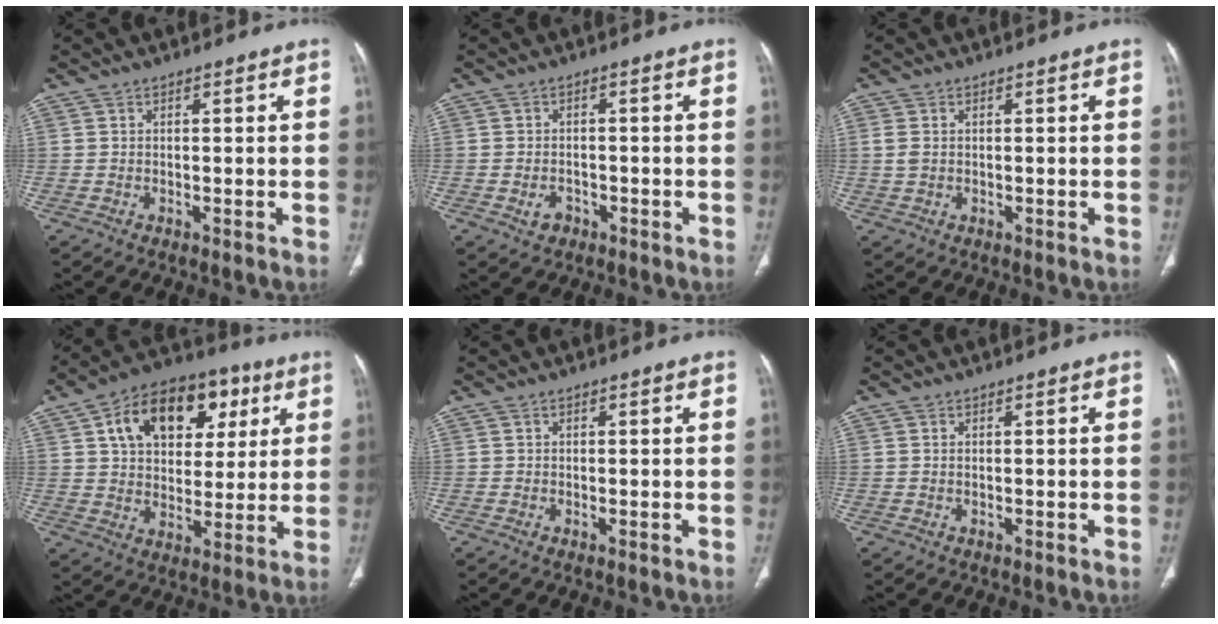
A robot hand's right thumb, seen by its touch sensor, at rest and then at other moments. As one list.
[{"total": 2.6, "force": [-1.3, 1.9, 1.2], "torque": [-0.018, 0.010, -0.016]}, {"total": 2.1, "force": [0.3, 1.4, 1.5], "torque": [-0.047, 0.006, 0.009]}, {"total": 18.4, "force": [7.0, 12.1, 12.1], "torque": [-0.148, 0.005, 0.109]}, {"total": 0.0}, {"total": 0.0}]